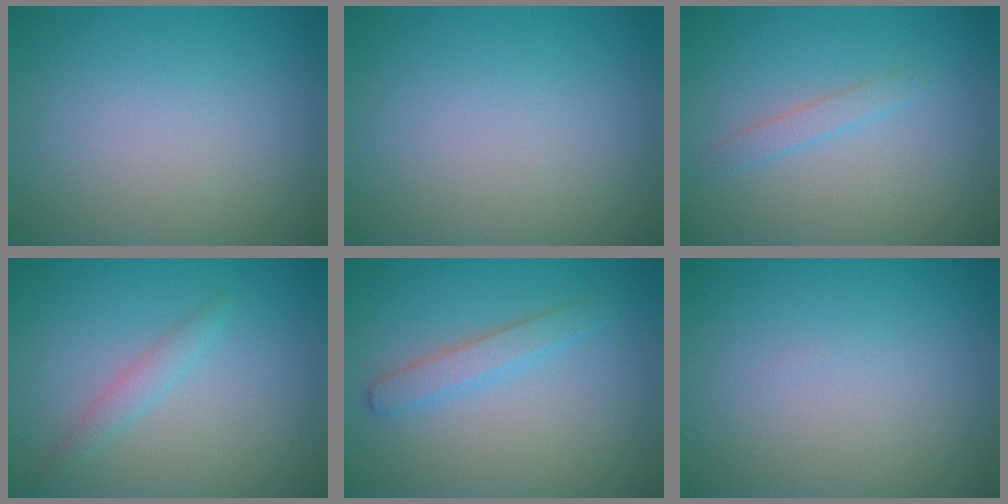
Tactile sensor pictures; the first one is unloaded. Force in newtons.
{"total": 0.0}
{"total": 1.2, "press": 1.2, "slide": 0.1}
{"total": 1.5, "press": 1.5, "slide": 0.1}
{"total": 1.9, "press": 1.9, "slide": 0.1}
{"total": 0.0}